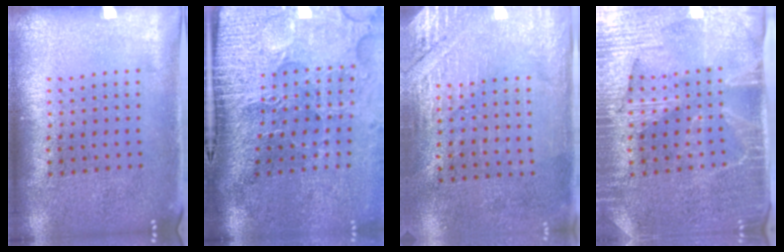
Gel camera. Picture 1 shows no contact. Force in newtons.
{"total": 5.1, "press": 4.1, "slide": 3.0}
{"total": 2.7, "press": 2.5, "slide": 1.1}
{"total": 4.0, "press": 3.4, "slide": 2.0}